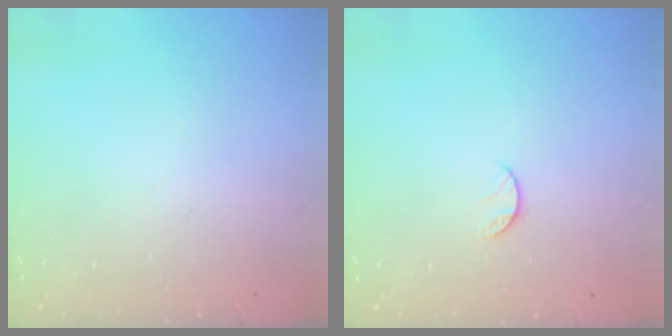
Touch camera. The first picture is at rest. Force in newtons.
{"total": 6.0, "press": 5.9, "slide": 0.6}